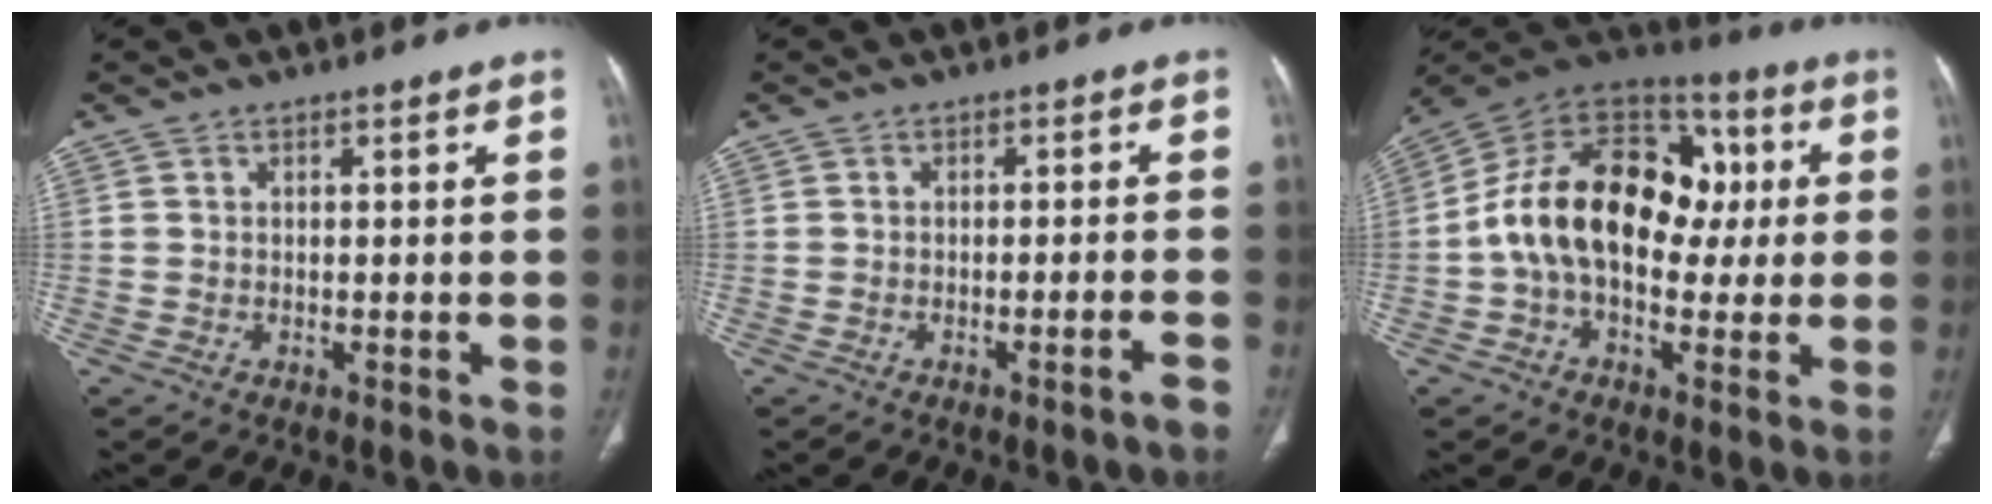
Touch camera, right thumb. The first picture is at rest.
{"total": 2.7, "force": [-1.8, -0.1, 2.0], "torque": [-0.040, 0.009, -0.022]}
{"total": 20.8, "force": [0.5, 14.1, 15.3], "torque": [-0.235, 0.046, 0.000]}